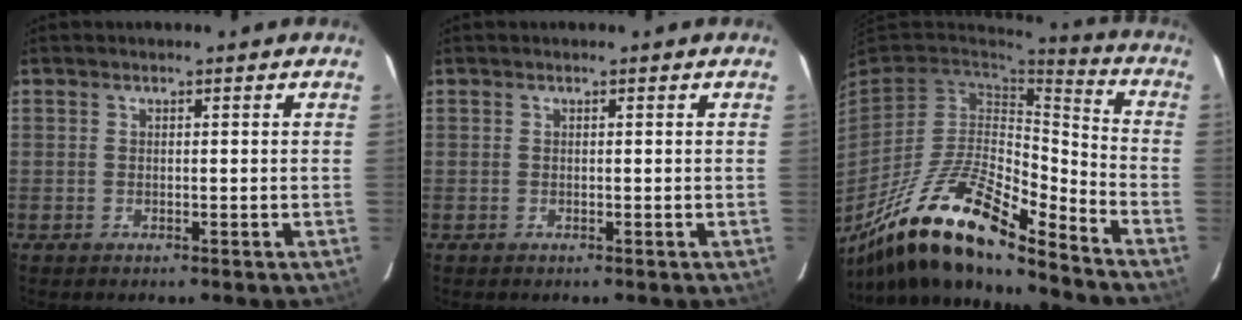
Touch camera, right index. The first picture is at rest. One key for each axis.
{"total": 0.0}
{"total": 20.6, "fx": -14.3, "fy": 5.0, "fz": 14.0, "tx": -0.266, "ty": -0.027, "tz": -0.267}